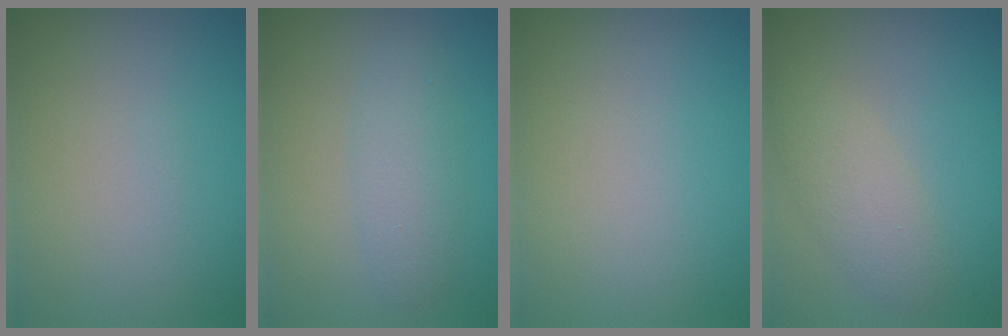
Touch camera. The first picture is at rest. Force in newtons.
{"total": 2.8, "press": 2.8, "slide": 0.1}
{"total": 0.0}
{"total": 2.9, "press": 2.9, "slide": 0.3}